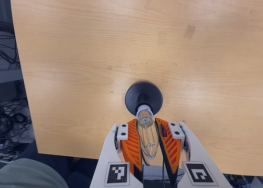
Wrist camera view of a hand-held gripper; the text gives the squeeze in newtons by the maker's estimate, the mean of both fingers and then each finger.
{"total": 19.2, "left": 19.6, "right": 18.8}